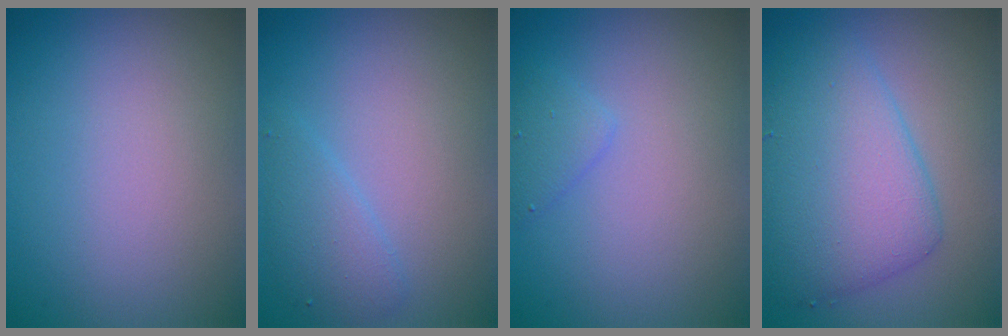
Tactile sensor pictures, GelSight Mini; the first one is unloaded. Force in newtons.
{"total": 2.0, "press": 2.0, "slide": 0.1}
{"total": 1.4, "press": 1.4, "slide": 0.1}
{"total": 6.5, "press": 6.5, "slide": 0.1}